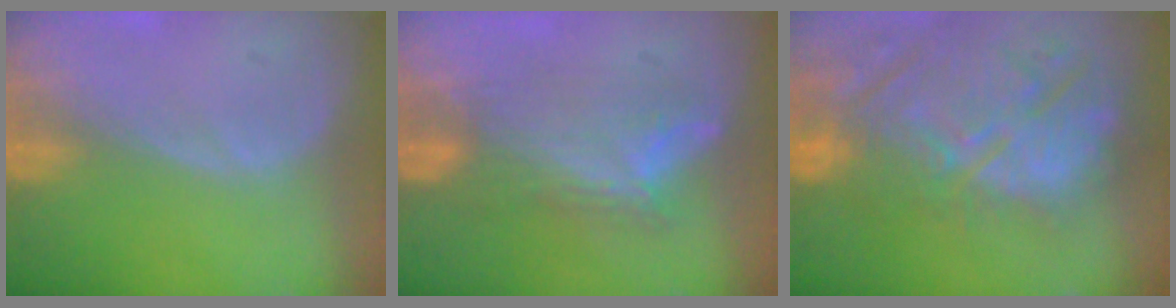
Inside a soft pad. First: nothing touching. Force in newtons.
{"total": 6.9, "press": 6.6, "slide": 2.2}
{"total": 14.6, "press": 12.7, "slide": 7.2}